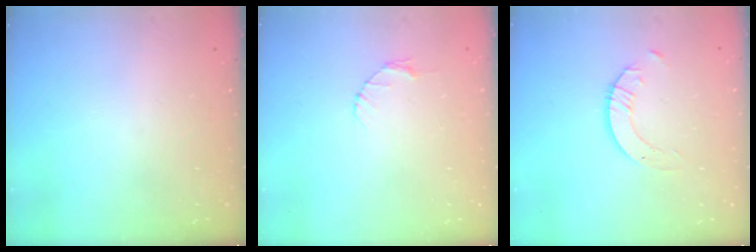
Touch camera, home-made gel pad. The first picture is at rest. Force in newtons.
{"total": 2.6, "press": 2.6, "slide": 0.3}
{"total": 2.3, "press": 2.3, "slide": 0.2}